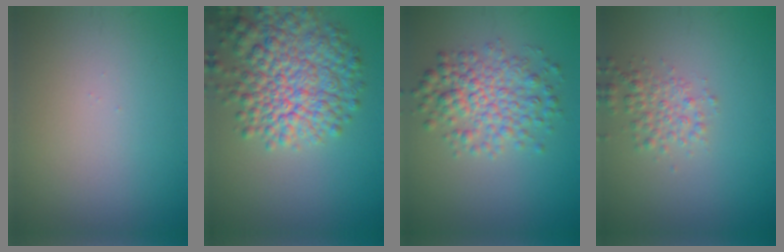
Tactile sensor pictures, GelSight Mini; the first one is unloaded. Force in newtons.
{"total": 8.8, "press": 8.7, "slide": 0.4}
{"total": 5.2, "press": 5.2, "slide": 0.1}
{"total": 2.4, "press": 2.4, "slide": 0.1}